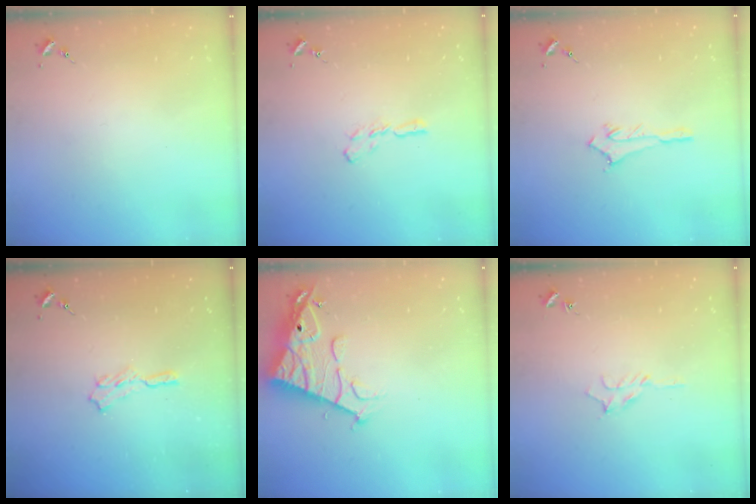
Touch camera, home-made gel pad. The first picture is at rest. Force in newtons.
{"total": 5.6, "press": 5.5, "slide": 0.4}
{"total": 2.9, "press": 2.8, "slide": 0.4}
{"total": 5.5, "press": 5.5, "slide": 0.6}
{"total": 15.6, "press": 15.5, "slide": 1.5}
{"total": 6.3, "press": 6.3, "slide": 0.7}